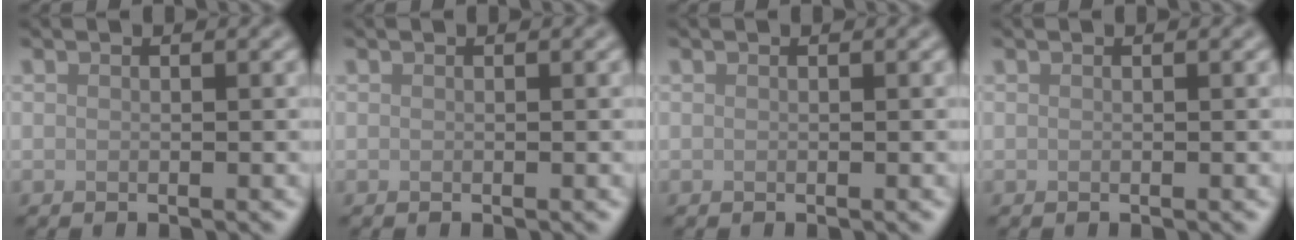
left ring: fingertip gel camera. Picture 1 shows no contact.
{"total": 0.0}
{"total": 0.0}
{"total": 0.0}